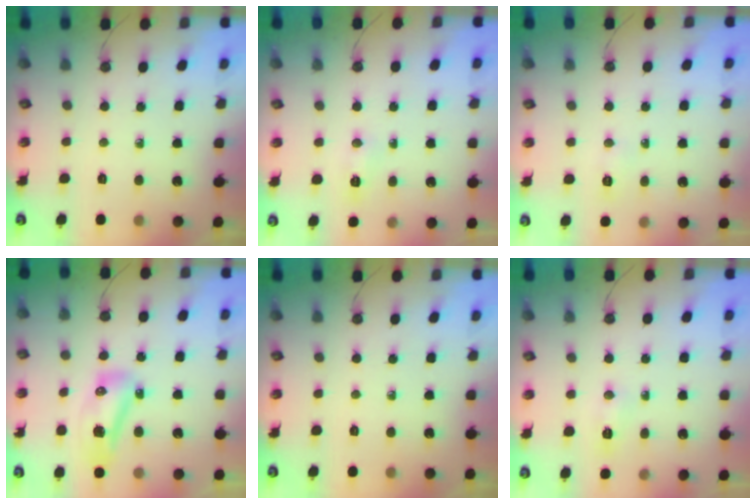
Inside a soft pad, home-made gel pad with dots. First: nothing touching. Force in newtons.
{"total": 4.9, "press": 4.8, "slide": 0.6}
{"total": 4.9, "press": 4.8, "slide": 1.0}
{"total": 14.8, "press": 11.7, "slide": 8.9}
{"total": 0.0}
{"total": 4.9, "press": 4.8, "slide": 0.6}